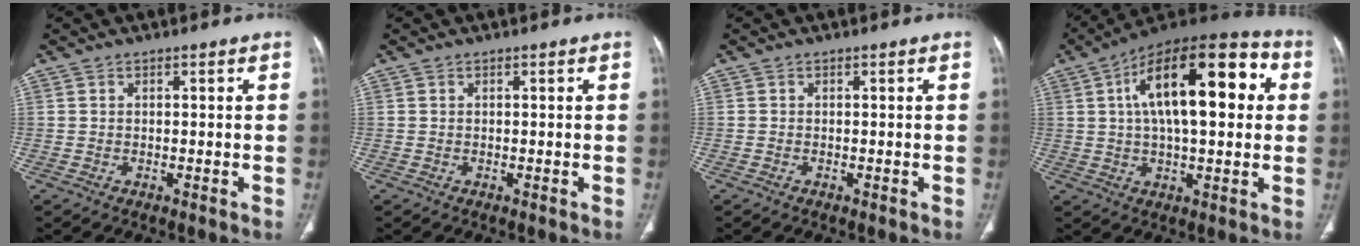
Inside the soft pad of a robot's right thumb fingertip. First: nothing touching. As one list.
[{"total": 0.0}, {"total": 0.0}, {"total": 22.8, "force": [4.9, 9.7, 20.1], "torque": [-0.296, 0.024, 0.064]}]